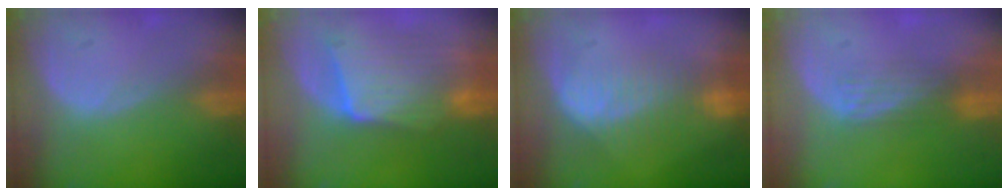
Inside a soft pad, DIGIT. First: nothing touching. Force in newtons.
{"total": 9.3, "press": 8.6, "slide": 3.3}
{"total": 7.1, "press": 6.5, "slide": 2.9}
{"total": 2.9, "press": 2.9, "slide": 0.2}